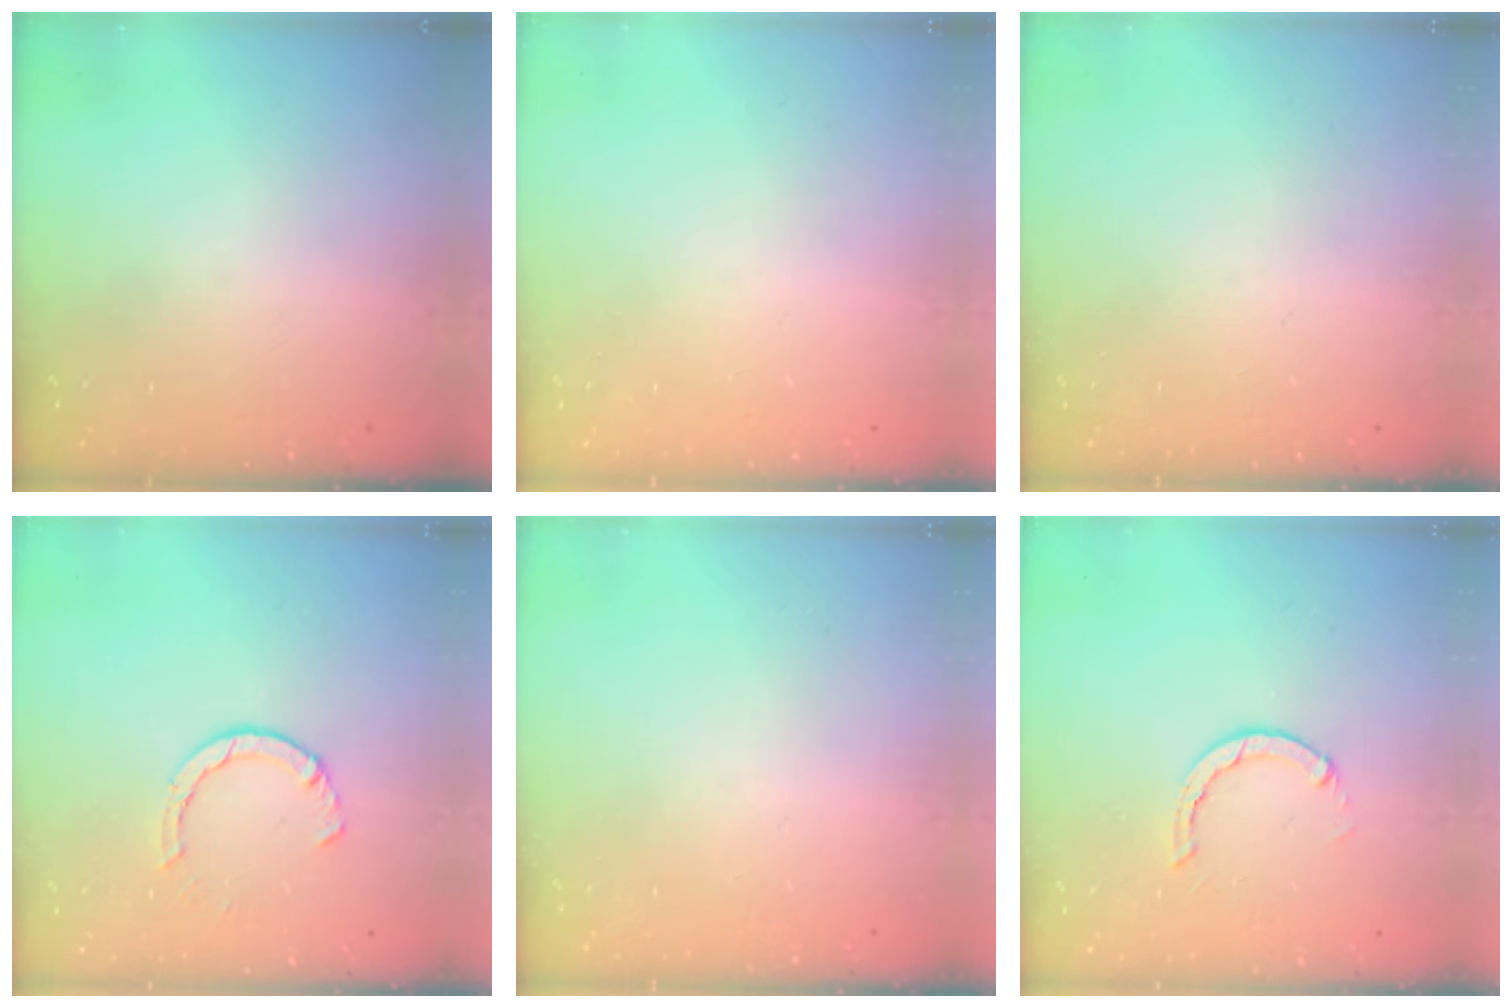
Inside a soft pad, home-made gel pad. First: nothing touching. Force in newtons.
{"total": 2.6, "press": 2.6, "slide": 0.2}
{"total": 0.0}
{"total": 4.0, "press": 4.0, "slide": 0.4}
{"total": 0.0}
{"total": 2.8, "press": 2.7, "slide": 0.4}